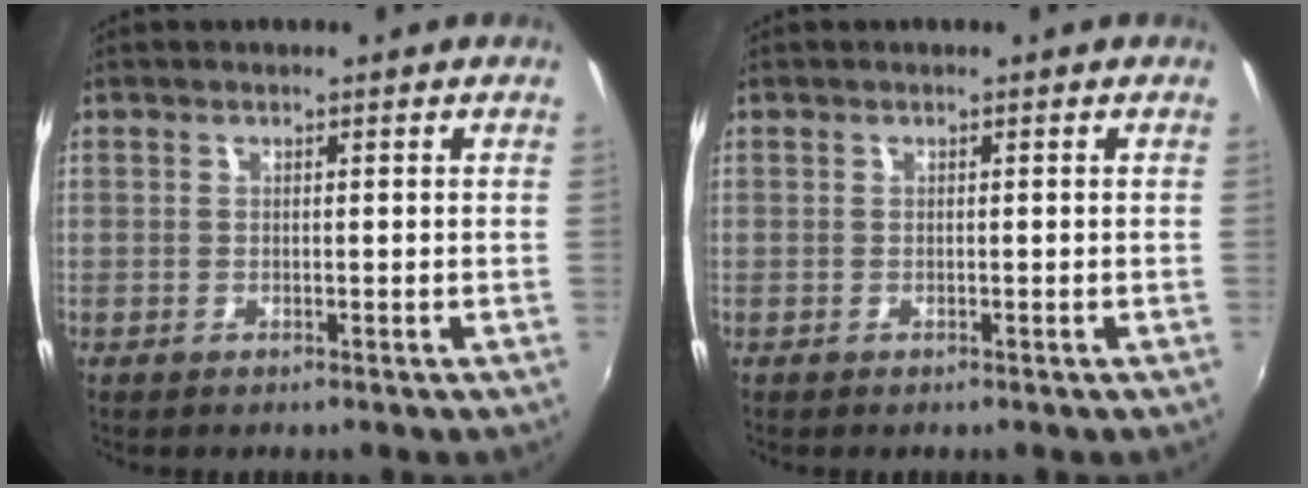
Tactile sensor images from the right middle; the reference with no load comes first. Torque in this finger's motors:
{"motor_torque": [0.07, -0.11, -0.02, 0.00]}